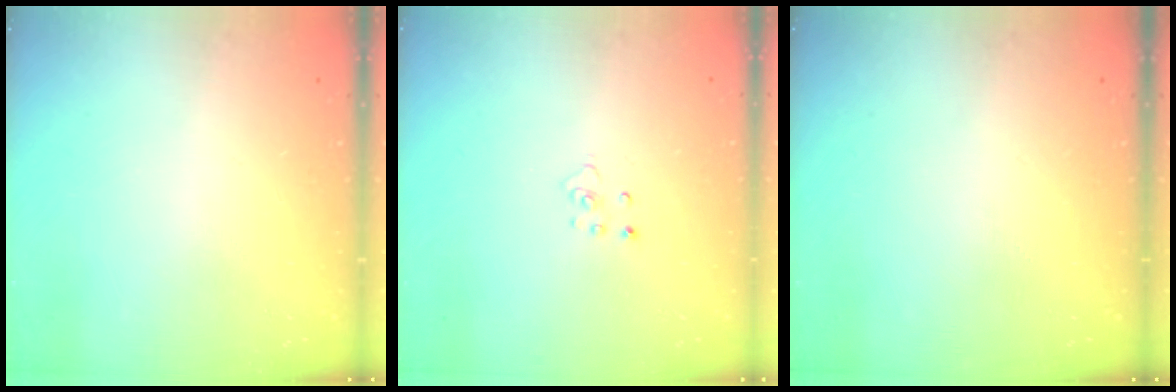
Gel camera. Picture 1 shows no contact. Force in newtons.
{"total": 2.3, "press": 2.3, "slide": 0.2}
{"total": 0.0}